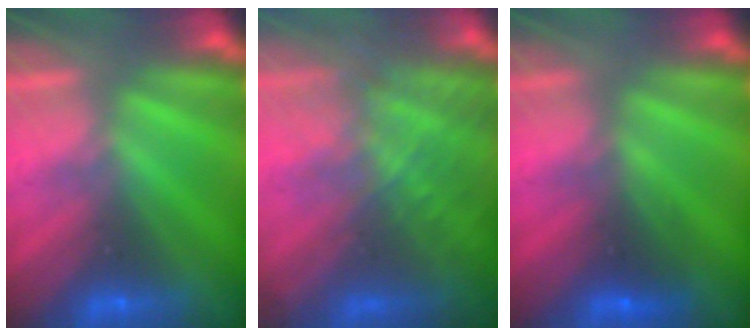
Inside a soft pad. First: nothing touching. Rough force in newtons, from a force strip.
{"total": 8.0}
{"total": 2.7}